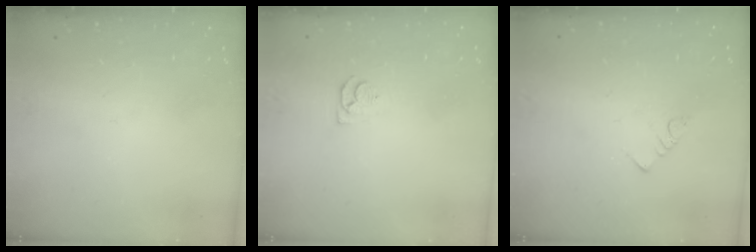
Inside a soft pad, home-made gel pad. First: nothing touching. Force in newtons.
{"total": 4.6, "press": 4.6, "slide": 0.5}
{"total": 2.5, "press": 2.5, "slide": 0.4}